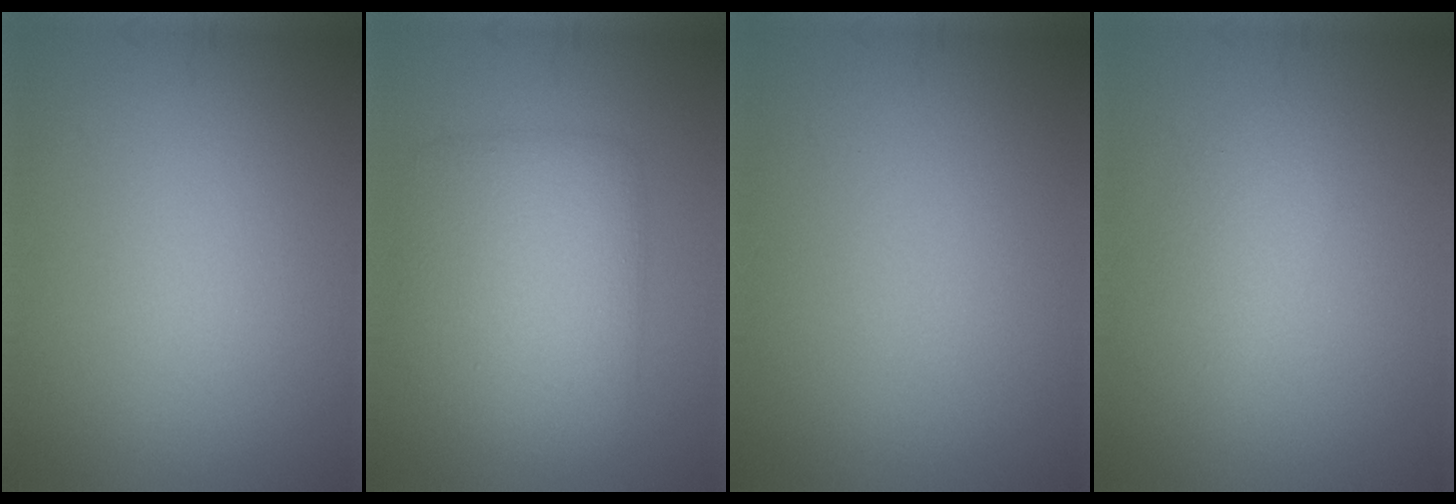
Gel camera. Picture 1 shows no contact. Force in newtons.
{"total": 6.2, "press": 6.2, "slide": 0.2}
{"total": 0.0}
{"total": 1.8, "press": 1.8, "slide": 0.1}